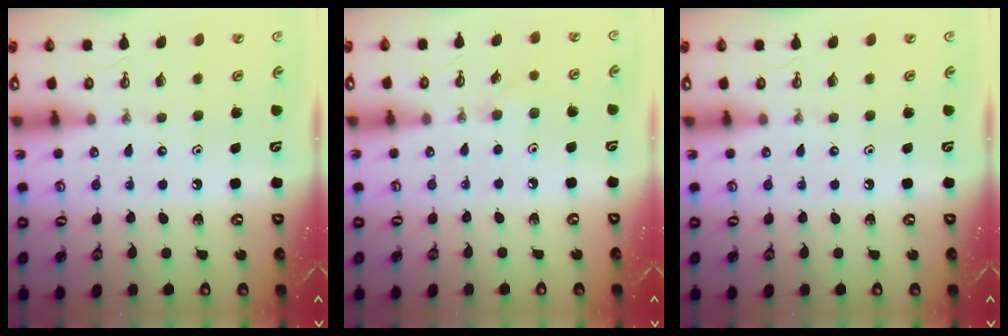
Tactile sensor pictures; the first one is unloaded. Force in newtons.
{"total": 4.9, "press": 4.7, "slide": 1.3}
{"total": 0.0}